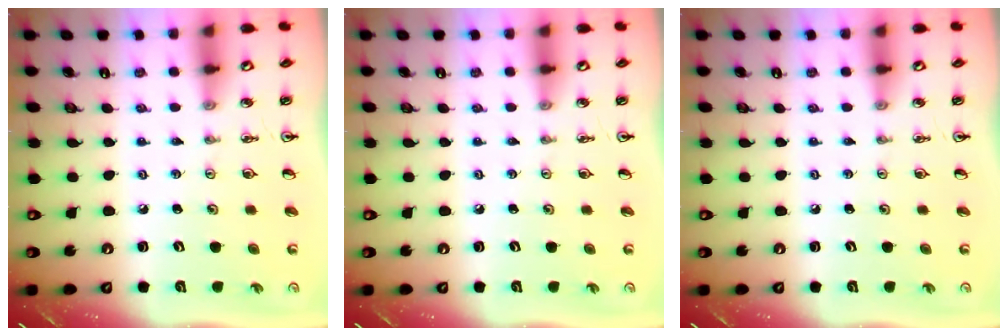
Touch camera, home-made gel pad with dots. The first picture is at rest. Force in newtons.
{"total": 0.0}
{"total": 0.0}